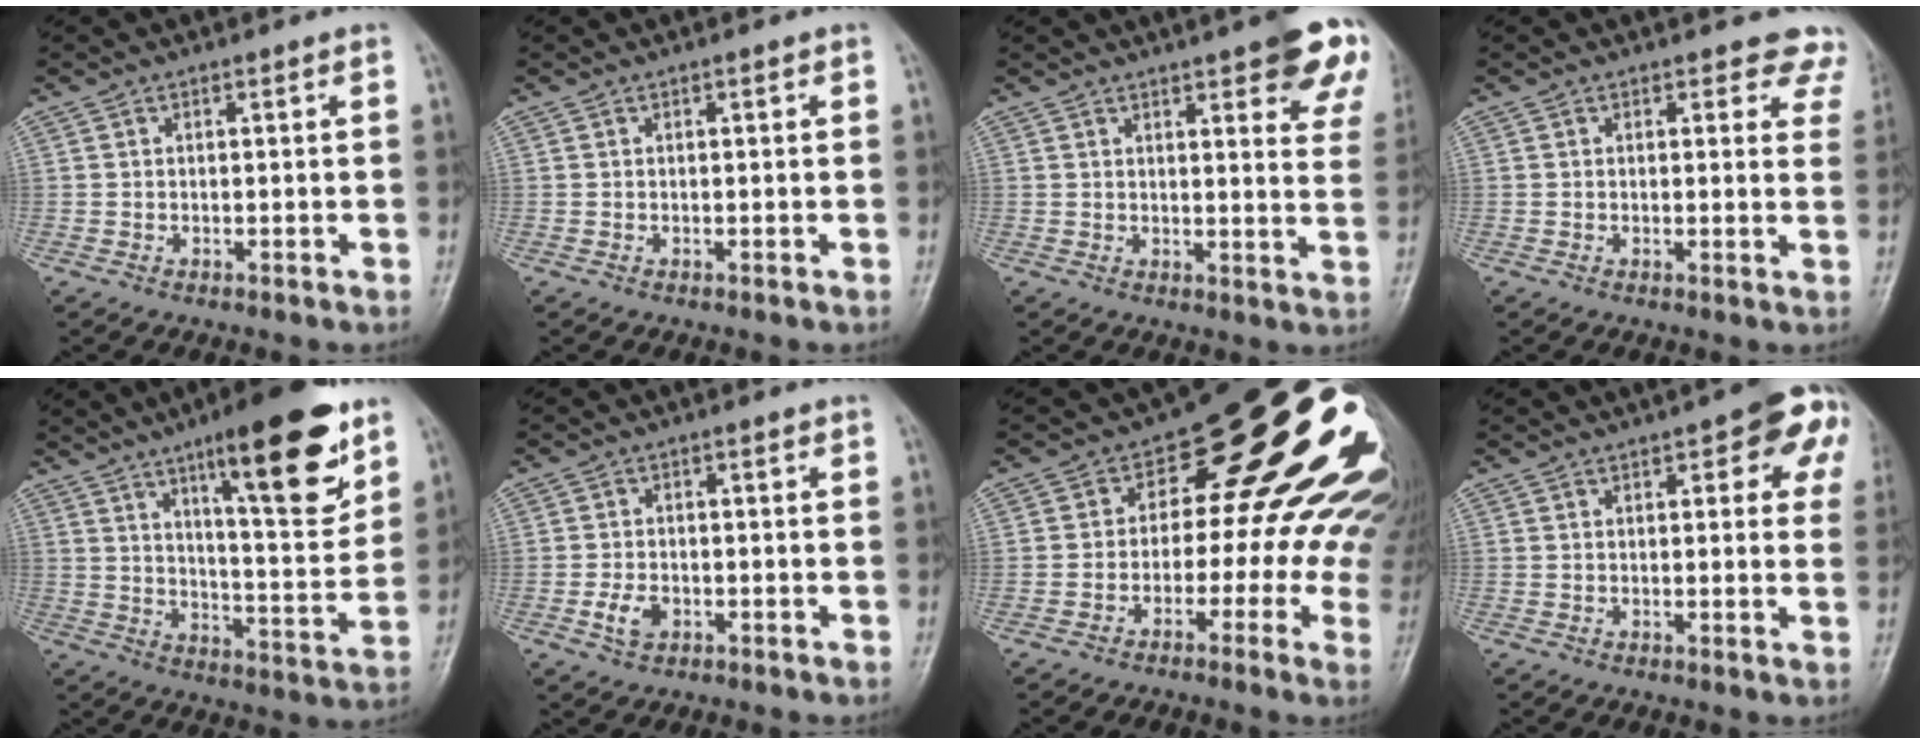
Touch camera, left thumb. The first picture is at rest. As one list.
[{"total": 0.0}, {"total": 16.5, "force": [10.3, 4.5, 12.1], "torque": [-0.125, -0.034, 0.112]}, {"total": 6.3, "force": [5.2, 3.0, 1.7], "torque": [0.026, -0.021, 0.033]}, {"total": 20.0, "force": [11.4, 4.9, 15.7], "torque": [-0.195, -0.060, 0.176]}, {"total": 3.6, "force": [-1.3, 2.4, 2.3], "torque": [-0.041, 0.004, -0.026]}, {"total": 21.5, "force": [1.8, 12.1, 17.7], "torque": [-0.165, 0.024, 0.009]}, {"total": 11.1, "force": [4.6, 4.3, 9.1], "torque": [-0.064, -0.005, 0.043]}]